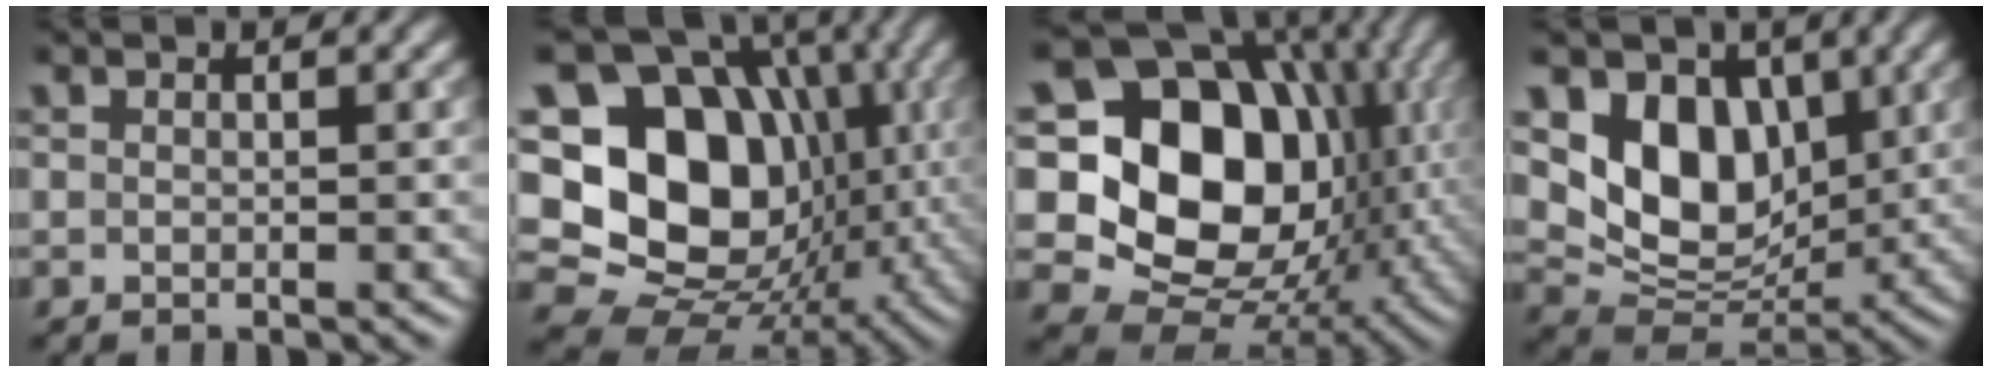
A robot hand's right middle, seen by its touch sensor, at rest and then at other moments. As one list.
[{"total": 18.8, "force": [0.8, 15.4, 10.8], "torque": [-0.191, 0.002, 0.017]}, {"total": 18.6, "force": [1.8, 14.3, 11.7], "torque": [-0.201, -0.003, 0.039]}, {"total": 8.5, "force": [2.5, 6.2, 5.3], "torque": [-0.094, -0.022, 0.041]}]